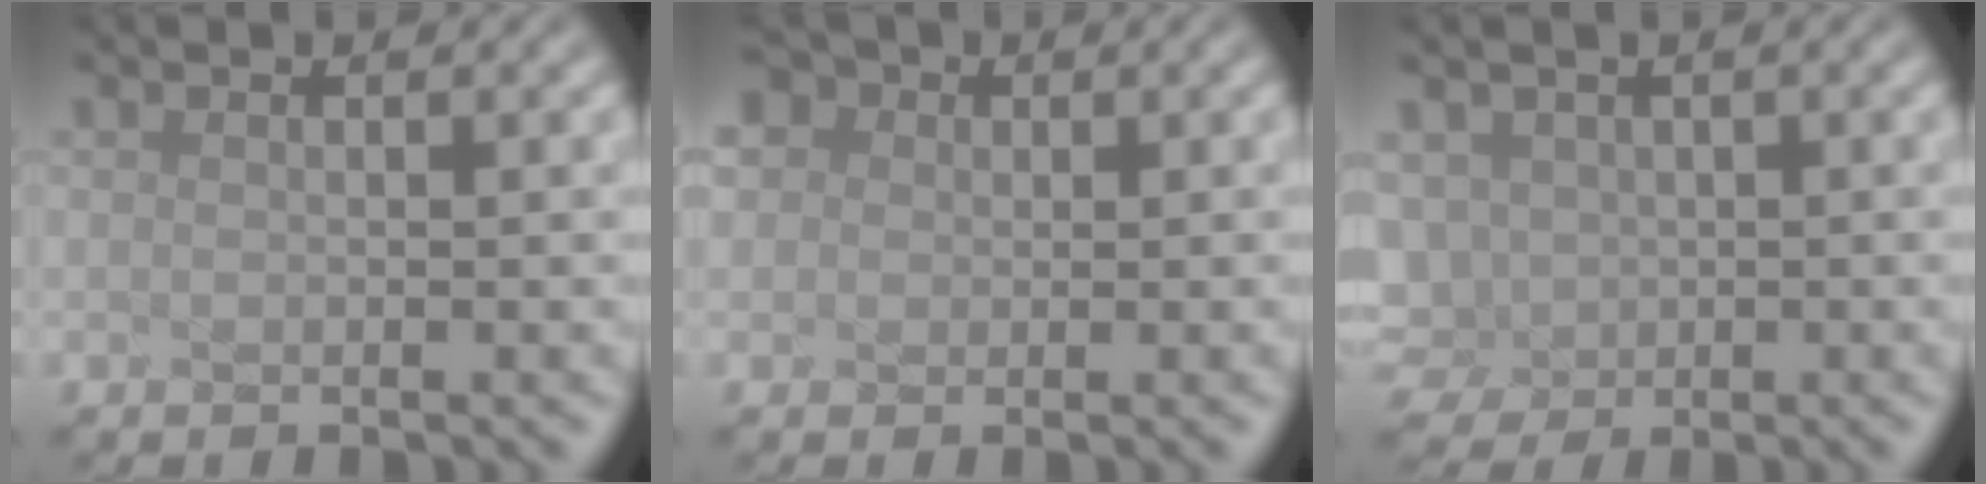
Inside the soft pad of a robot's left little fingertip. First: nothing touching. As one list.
[{"total": 3.0, "force": [1.5, 2.4, 1.0], "torque": [-0.063, 0.014, 0.049]}, {"total": 2.8, "force": [-1.0, 2.4, 1.1], "torque": [-0.072, -0.012, 0.036]}]